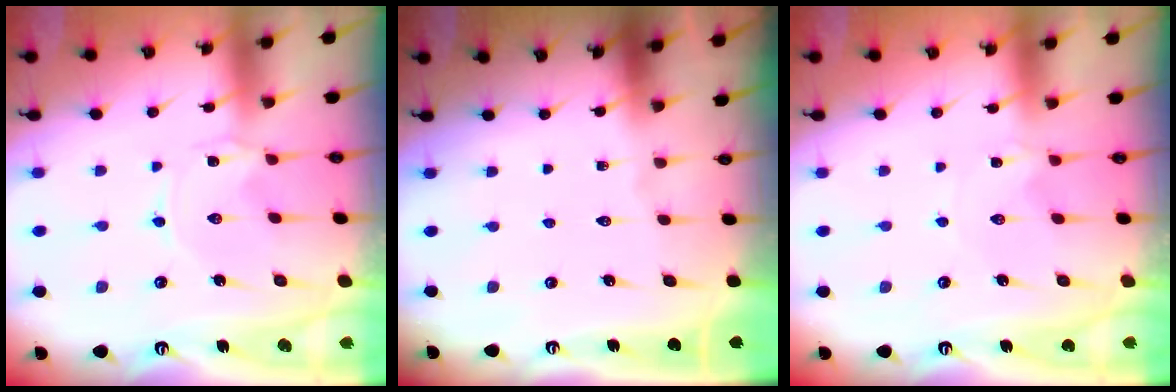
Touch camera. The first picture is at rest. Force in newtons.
{"total": 0.0}
{"total": 0.0}